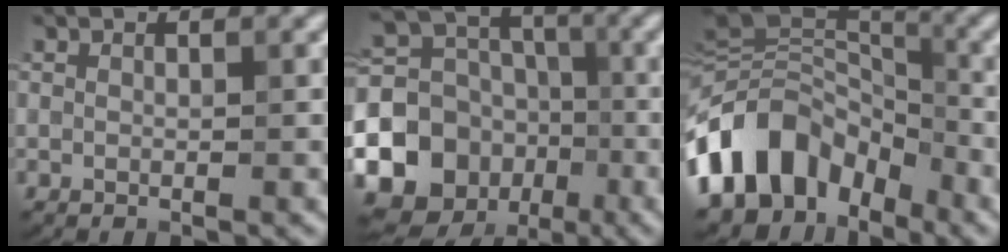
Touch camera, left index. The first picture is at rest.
{"total": 14.5, "force": [-4.0, 12.9, 5.4], "torque": [-0.132, -0.011, -0.081]}
{"total": 11.9, "force": [-5.4, 7.8, 7.2], "torque": [-0.146, 0.018, -0.118]}